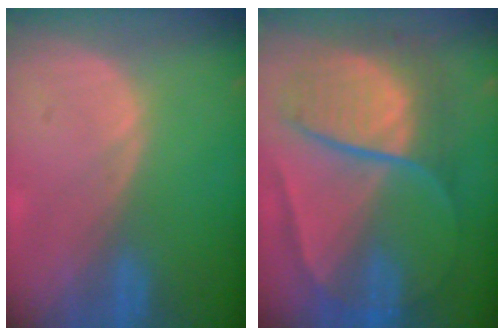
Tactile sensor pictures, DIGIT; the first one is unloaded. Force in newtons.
{"total": 10.2, "press": 10.2, "slide": 1.0}